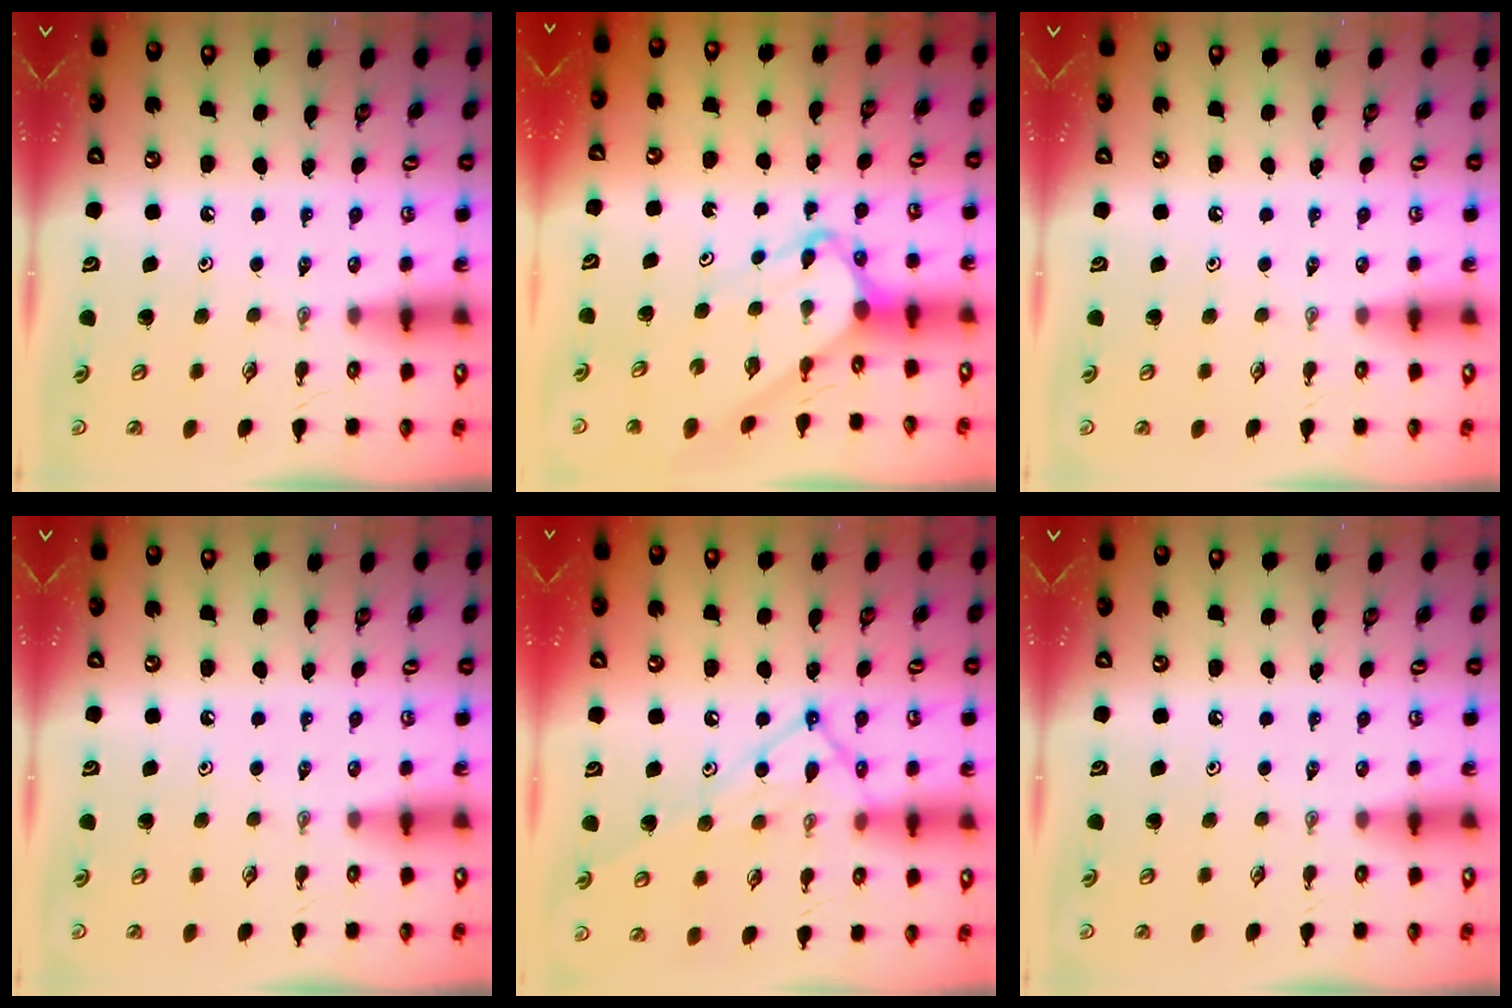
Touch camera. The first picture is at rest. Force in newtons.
{"total": 5.3, "press": 5.3, "slide": 0.4}
{"total": 0.0}
{"total": 0.0}
{"total": 14.0, "press": 14.0, "slide": 1.3}
{"total": 0.0}